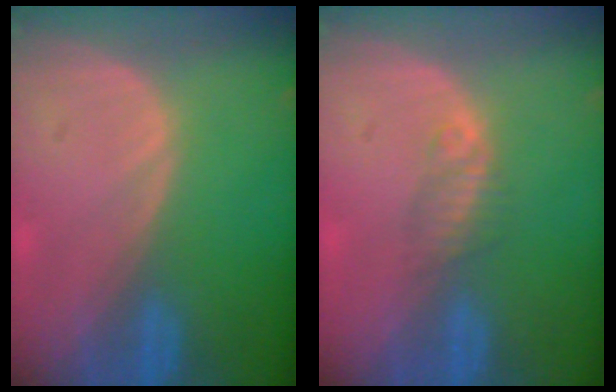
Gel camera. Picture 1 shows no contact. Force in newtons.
{"total": 2.2, "press": 1.9, "slide": 1.0}